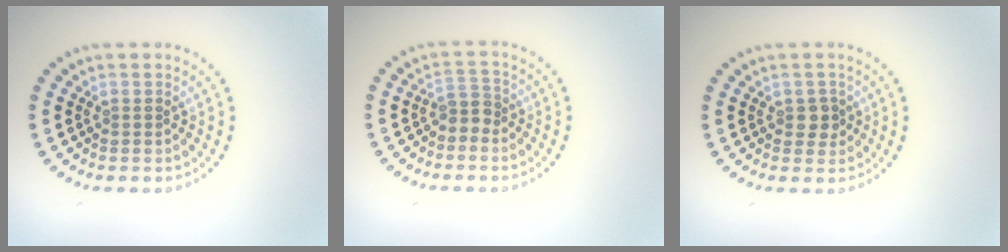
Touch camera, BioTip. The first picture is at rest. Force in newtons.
{"total": 1.9, "press": 1.4, "slide": 1.2}
{"total": 1.6, "press": 1.5, "slide": 0.4}